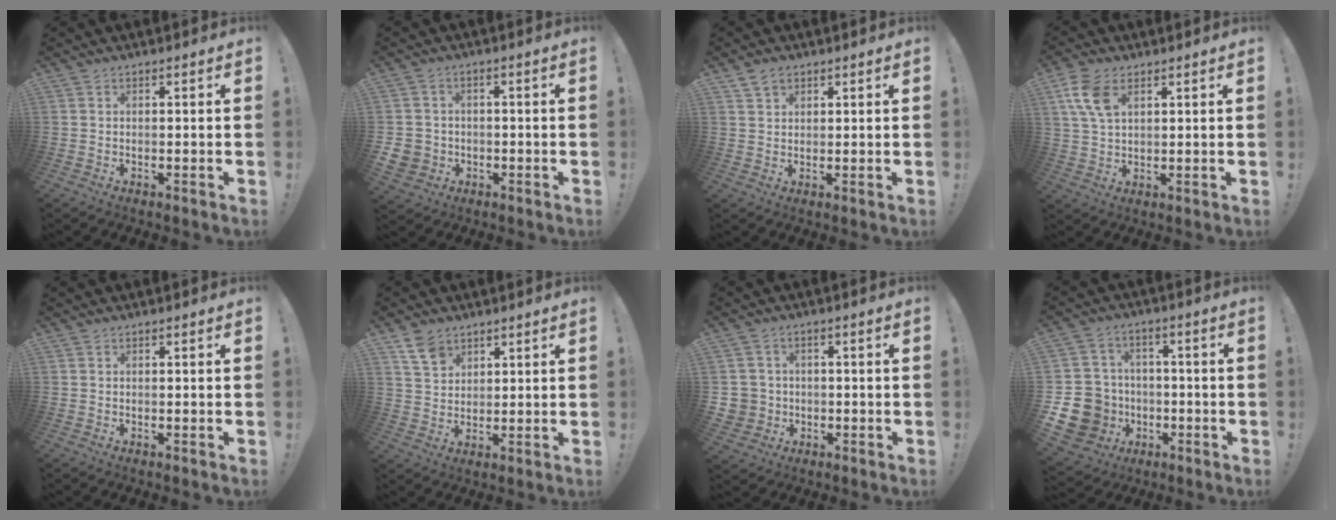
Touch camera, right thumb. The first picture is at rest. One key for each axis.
{"total": 4.0, "fx": -0.8, "fy": 3.7, "fz": 1.4, "tx": -0.030, "ty": 0.000, "tz": -0.014}
{"total": 3.5, "fx": 2.3, "fy": 2.3, "fz": 1.2, "tx": -0.022, "ty": -0.005, "tz": 0.043}
{"total": 9.1, "fx": 4.1, "fy": 5.2, "fz": 6.2, "tx": -0.129, "ty": -0.005, "tz": 0.080}
{"total": 0.0}
{"total": 7.3, "fx": 4.9, "fy": 4.8, "fz": 2.5, "tx": -0.039, "ty": -0.026, "tz": 0.095}
{"total": 4.9, "fx": 0.0, "fy": 4.8, "fz": 1.0, "tx": -0.019, "ty": 0.004, "tz": 0.004}
{"total": 14.2, "fx": -3.9, "fy": 12.5, "fz": 5.3, "tx": -0.110, "ty": 0.030, "tz": -0.058}